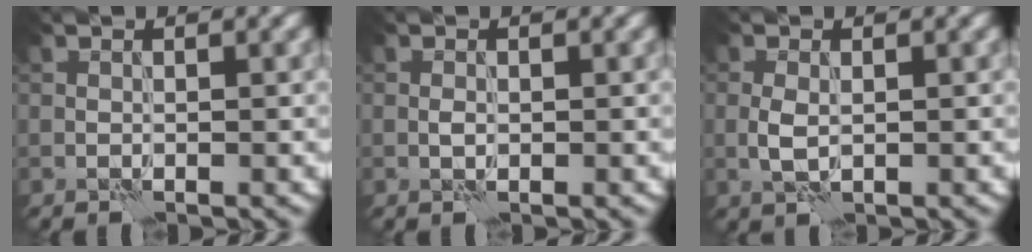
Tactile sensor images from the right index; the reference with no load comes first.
{"total": 0.6, "force": [0.1, 0.4, 0.4], "torque": [-0.011, 0.000, -0.001]}
{"total": 1.7, "force": [0.0, 1.0, 1.3], "torque": [-0.034, -0.002, -0.001]}